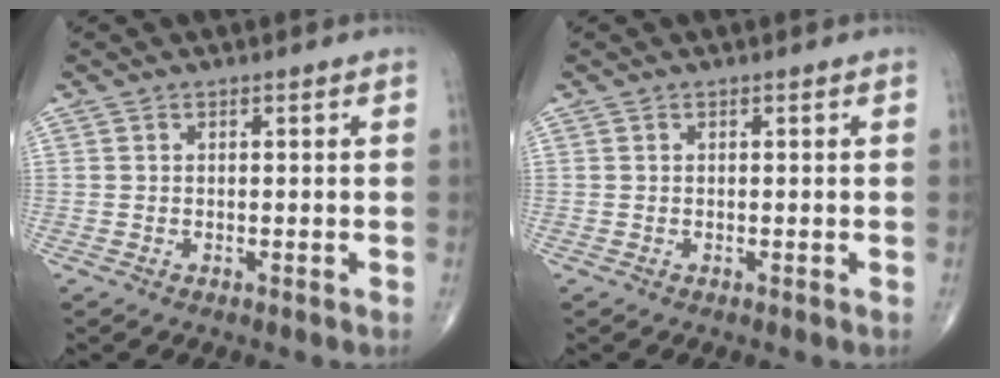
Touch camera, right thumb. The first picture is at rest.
{"total": 0.0}